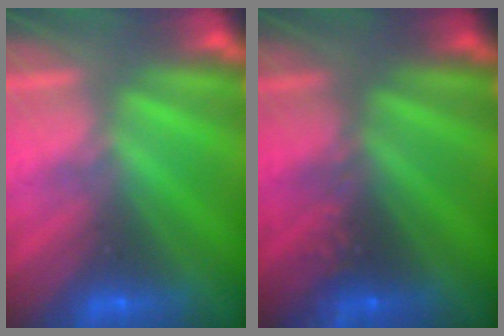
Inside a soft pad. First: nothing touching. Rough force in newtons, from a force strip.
{"total": 2.4}